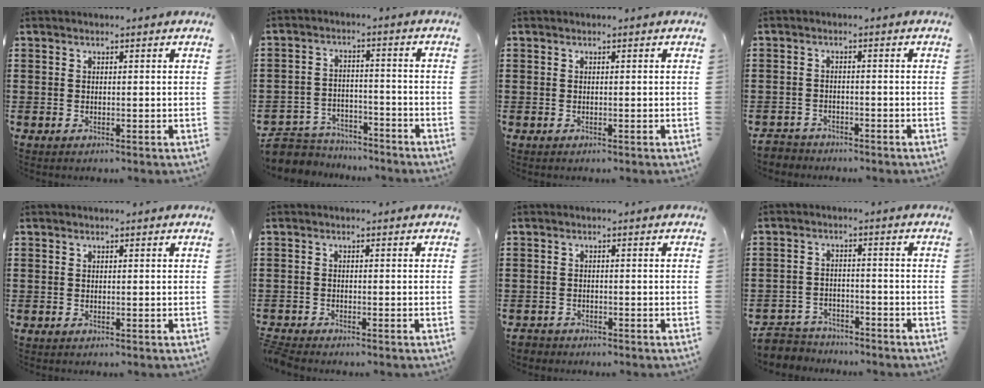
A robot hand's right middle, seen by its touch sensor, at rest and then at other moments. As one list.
[{"total": 5.3, "force": [-5.2, 1.3, -0.1], "torque": [-0.014, 0.008, -0.112]}, {"total": 0.0}, {"total": 2.4, "force": [-2.3, 0.6, -0.2], "torque": [-0.003, 0.001, -0.052]}, {"total": 0.0}, {"total": 1.5, "force": [-1.5, 0.0, 0.2], "torque": [-0.014, -0.005, -0.033]}, {"total": 1.2, "force": [-1.2, 0.4, -0.1], "torque": [-0.003, 0.003, -0.026]}, {"total": 4.0, "force": [-3.8, 1.1, -0.2], "torque": [-0.011, 0.001, -0.086]}]